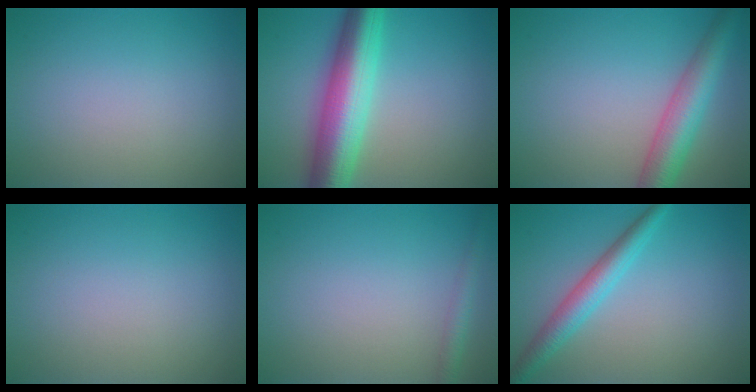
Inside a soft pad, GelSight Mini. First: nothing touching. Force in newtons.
{"total": 8.7, "press": 8.7, "slide": 0.3}
{"total": 5.3, "press": 5.3, "slide": 0.2}
{"total": 0.0}
{"total": 1.5, "press": 1.5, "slide": 0.1}
{"total": 3.4, "press": 3.4, "slide": 0.1}